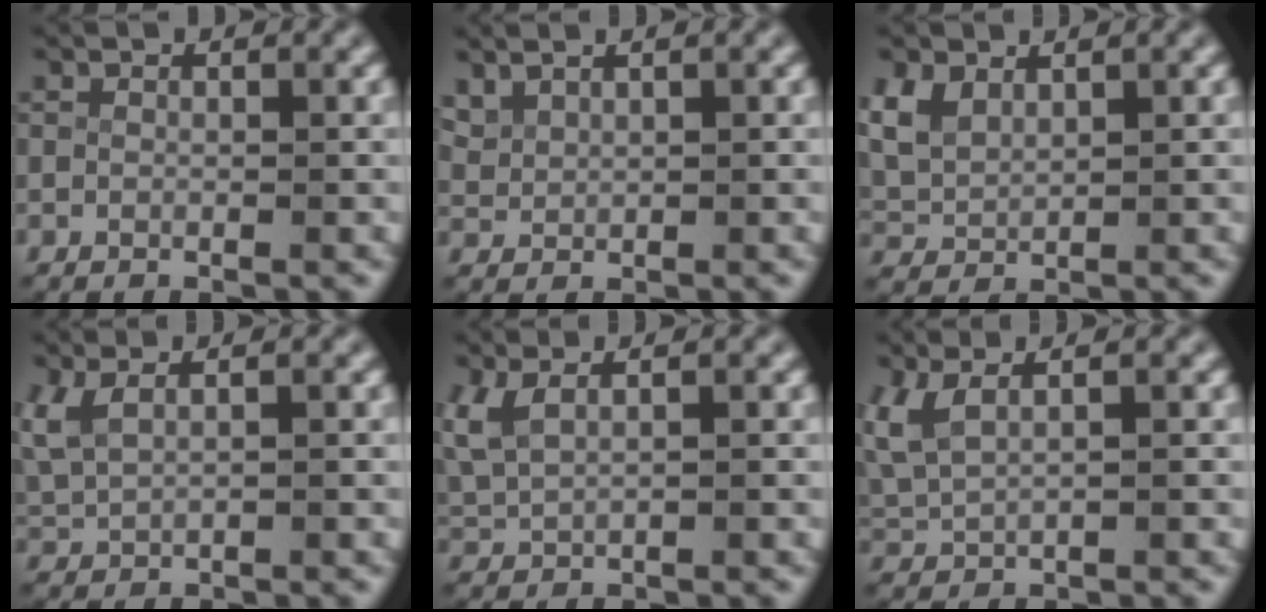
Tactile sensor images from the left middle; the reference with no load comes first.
{"total": 2.1, "force": [1.5, 1.2, 0.8], "torque": [-0.027, 0.000, 0.037]}
{"total": 3.6, "force": [1.4, 2.7, 2.0], "torque": [-0.074, -0.013, 0.040]}
{"total": 3.5, "force": [1.1, 2.4, 2.2], "torque": [-0.070, -0.002, 0.030]}
{"total": 3.6, "force": [1.2, 2.5, 2.4], "torque": [-0.076, -0.005, 0.031]}
{"total": 4.4, "force": [1.4, 3.0, 2.9], "torque": [-0.089, -0.004, 0.033]}